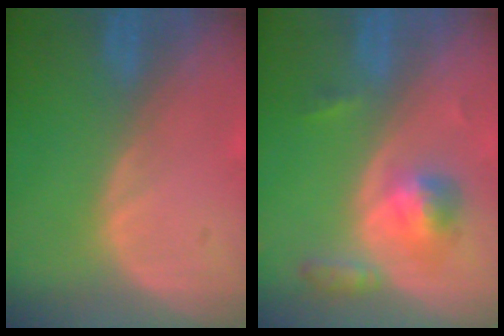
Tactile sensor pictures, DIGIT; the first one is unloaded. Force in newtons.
{"total": 5.2, "press": 4.9, "slide": 1.7}